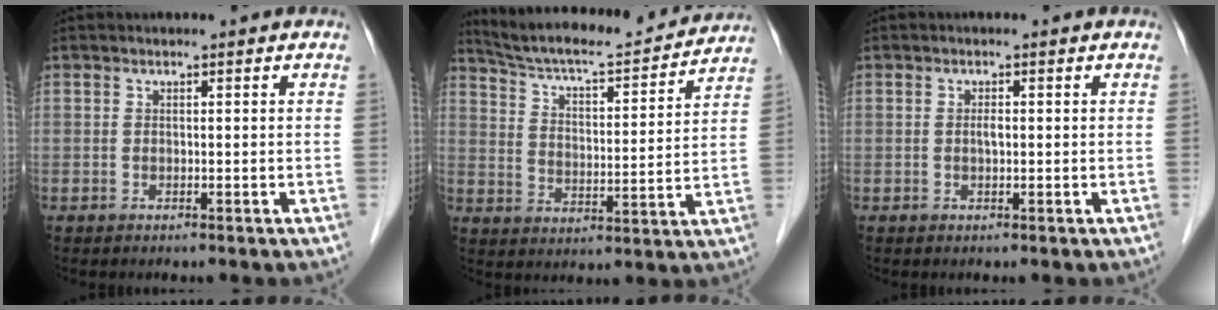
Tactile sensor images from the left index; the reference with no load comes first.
{"total": 18.4, "force": [17.2, 2.4, 6.0], "torque": [-0.101, 0.005, 0.251]}
{"total": 1.0, "force": [0.0, 0.3, 0.9], "torque": [-0.017, 0.000, 0.000]}